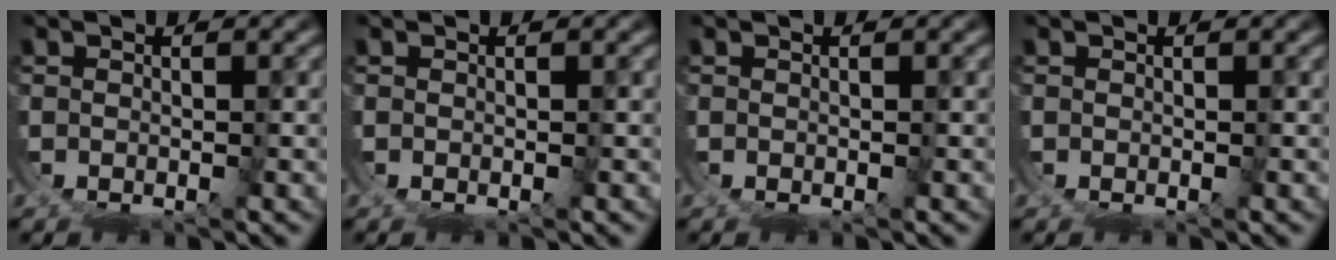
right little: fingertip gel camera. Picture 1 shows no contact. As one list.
[{"total": 0.0}, {"total": 0.0}, {"total": 0.0}]